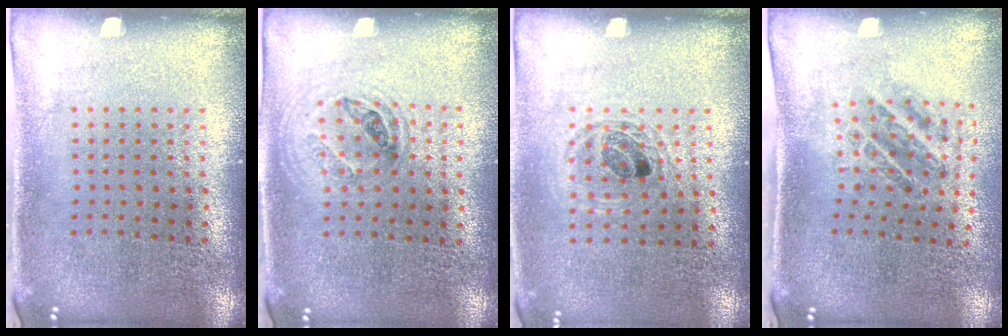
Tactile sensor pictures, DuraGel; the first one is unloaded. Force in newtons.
{"total": 1.0, "press": 1.0, "slide": 0.4}
{"total": 1.0, "press": 0.9, "slide": 0.2}
{"total": 1.0, "press": 1.0, "slide": 0.2}